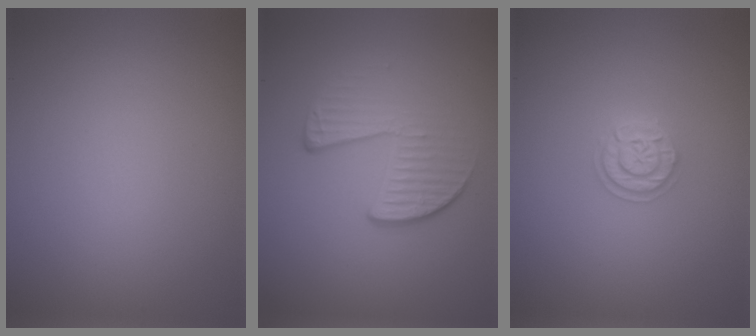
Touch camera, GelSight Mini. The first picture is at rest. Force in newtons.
{"total": 4.1, "press": 2.7, "slide": 3.2}
{"total": 2.0, "press": 1.9, "slide": 0.3}